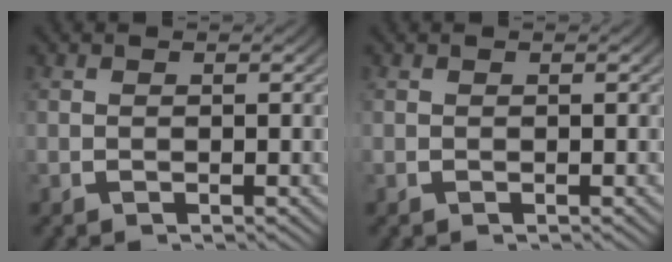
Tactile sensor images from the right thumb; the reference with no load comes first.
{"total": 0.0}